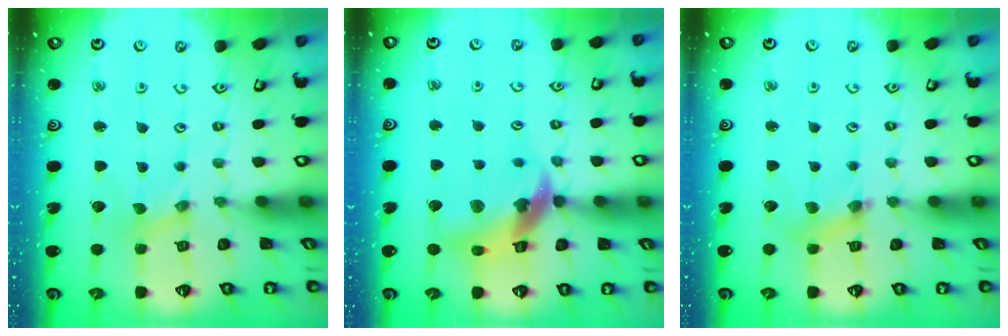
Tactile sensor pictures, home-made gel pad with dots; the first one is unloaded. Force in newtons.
{"total": 14.2, "press": 14.1, "slide": 1.6}
{"total": 3.8, "press": 3.7, "slide": 0.6}